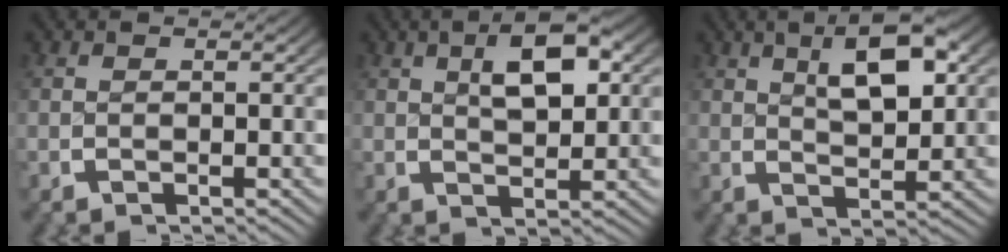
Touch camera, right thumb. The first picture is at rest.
{"total": 5.1, "force": [1.7, 2.3, 4.3], "torque": [-0.062, 0.007, 0.030]}
{"total": 6.1, "force": [2.3, 2.6, 4.9], "torque": [-0.072, 0.007, 0.039]}